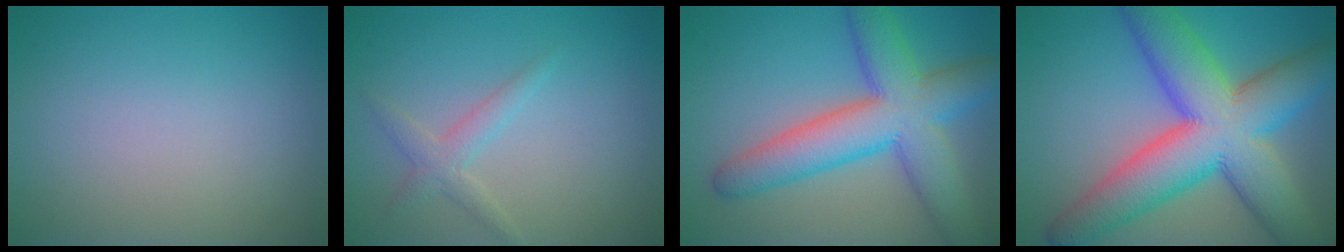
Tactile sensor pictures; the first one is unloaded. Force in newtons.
{"total": 1.9, "press": 1.9, "slide": 0.1}
{"total": 9.1, "press": 9.1, "slide": 0.4}
{"total": 13.3, "press": 13.2, "slide": 0.6}